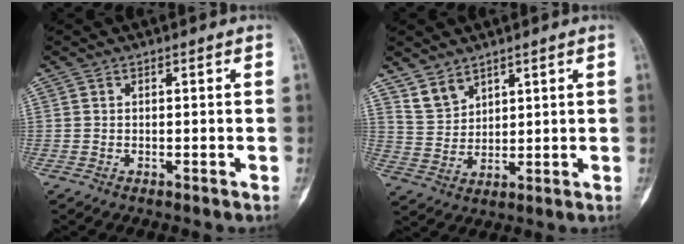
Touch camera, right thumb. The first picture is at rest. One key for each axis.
{"total": 5.2, "fx": 4.1, "fy": 2.8, "fz": 1.4, "tx": -0.009, "ty": -0.027, "tz": 0.092}